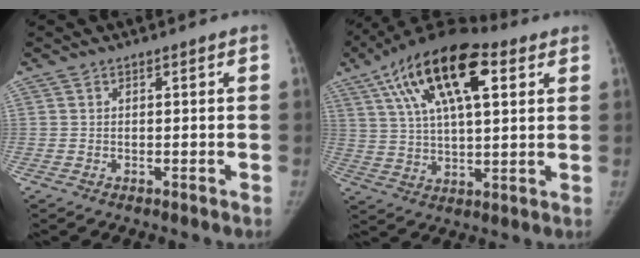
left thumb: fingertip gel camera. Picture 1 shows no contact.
{"total": 20.7, "force": [8.8, 8.7, 16.5], "torque": [-0.289, 0.003, 0.151]}